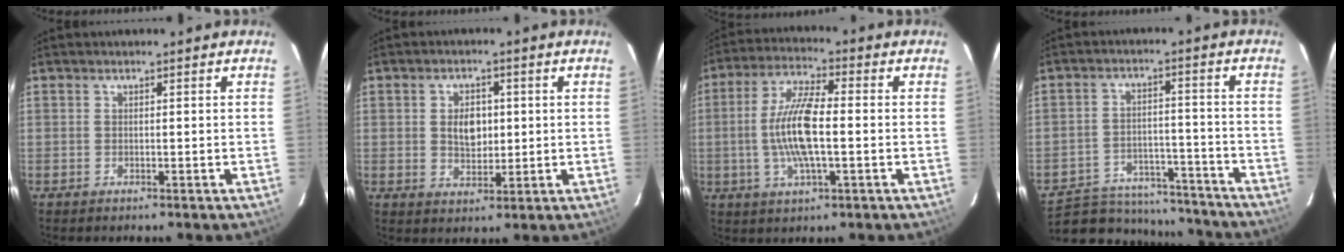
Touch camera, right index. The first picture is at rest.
{"total": 5.4, "force": [0.5, 3.7, 3.8], "torque": [-0.063, 0.005, 0.014]}
{"total": 11.5, "force": [-1.2, 2.9, 11.1], "torque": [-0.224, 0.003, -0.025]}
{"total": 19.1, "force": [-16.3, 8.0, 5.9], "torque": [-0.135, 0.025, -0.210]}